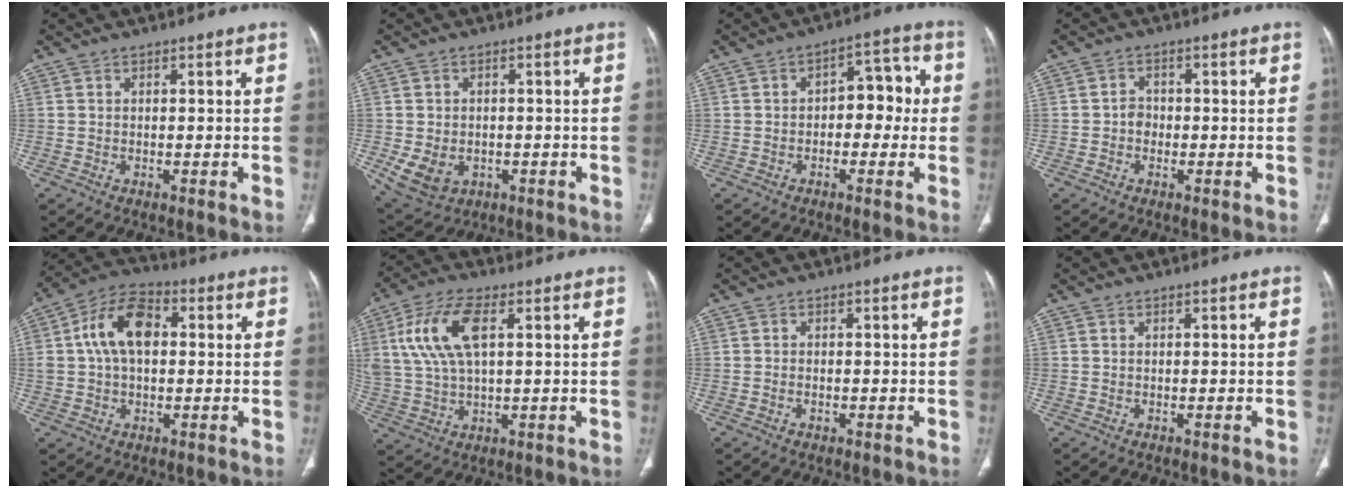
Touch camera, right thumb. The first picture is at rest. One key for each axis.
{"total": 7.3, "fx": -1.7, "fy": 5.6, "fz": 4.3, "tx": -0.074, "ty": 0.004, "tz": -0.011}
{"total": 7.6, "fx": -0.4, "fy": 4.8, "fz": 5.9, "tx": -0.042, "ty": 0.032, "tz": -0.015}
{"total": 2.2, "fx": -0.6, "fy": 1.9, "fz": 1.0, "tx": -0.003, "ty": 0.008, "tz": -0.016}
{"total": 11.9, "fx": 1.7, "fy": 7.4, "fz": 9.1, "tx": -0.164, "ty": 0.027, "tz": 0.024}
{"total": 12.7, "fx": 3.8, "fy": 5.8, "fz": 10.6, "tx": -0.234, "ty": 0.006, "tz": 0.077}
{"total": 0.8, "fx": -0.3, "fy": 0.6, "fz": 0.5, "tx": -0.009, "ty": 0.004, "tz": -0.005}
{"total": 0.0}